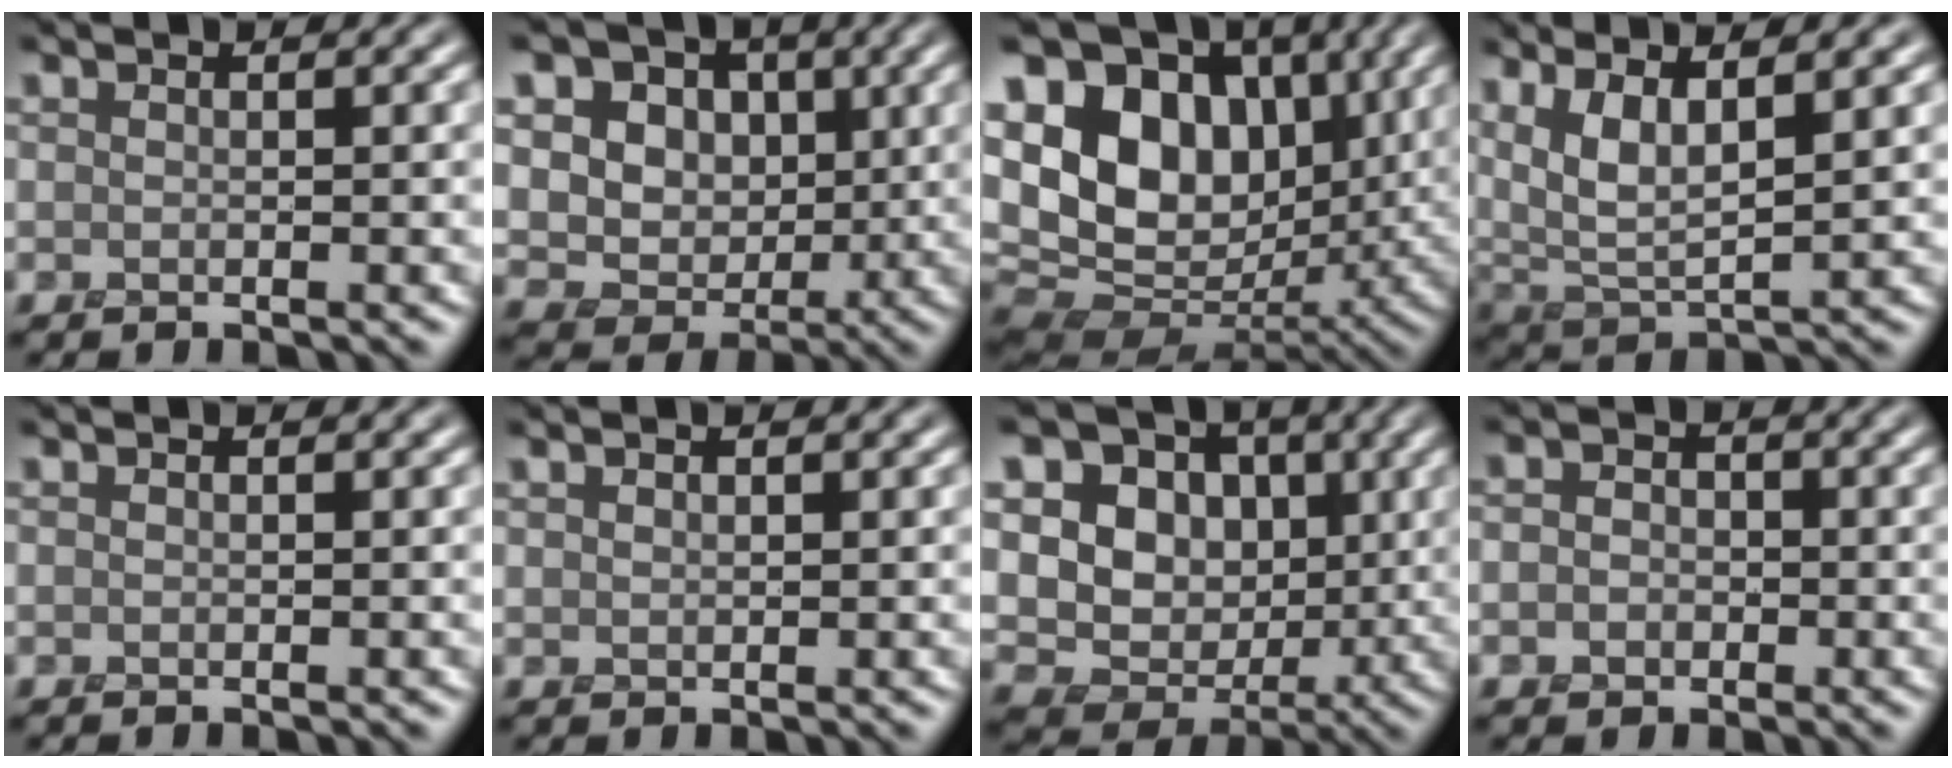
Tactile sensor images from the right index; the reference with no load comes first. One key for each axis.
{"total": 12.5, "fx": 2.6, "fy": 10.6, "fz": 6.2, "tx": -0.122, "ty": 0.032, "tz": 0.023}
{"total": 13.9, "fx": 3.5, "fy": 9.4, "fz": 9.7, "tx": -0.188, "ty": 0.009, "tz": 0.062}
{"total": 6.3, "fx": 2.9, "fy": 2.0, "fz": 5.3, "tx": -0.117, "ty": 0.007, "tz": 0.057}
{"total": 0.0}
{"total": 0.6, "fx": 0.5, "fy": 0.3, "fz": 0.2, "tx": -0.005, "ty": -0.001, "tz": 0.013}
{"total": 14.0, "fx": 2.3, "fy": 11.6, "fz": 7.4, "tx": -0.154, "ty": 0.035, "tz": 0.026}
{"total": 2.1, "fx": -0.7, "fy": 1.8, "fz": 0.7, "tx": 0.005, "ty": -0.005, "tz": -0.021}